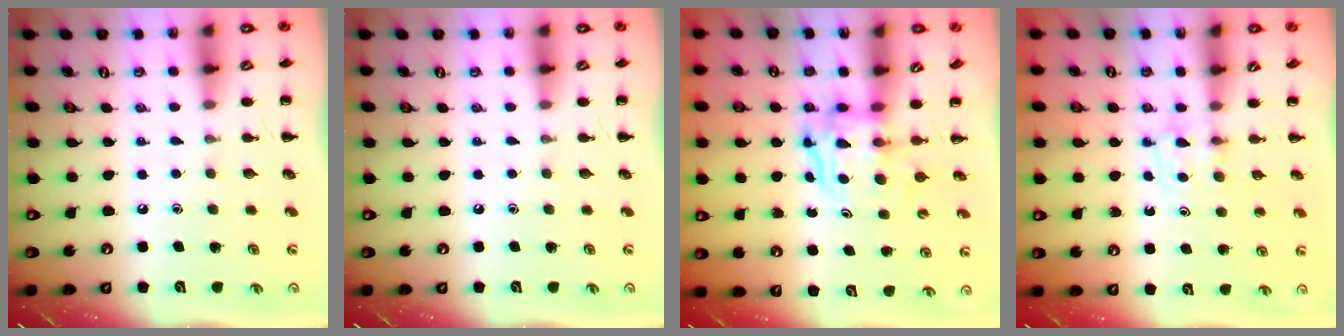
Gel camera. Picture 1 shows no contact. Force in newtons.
{"total": 0.0}
{"total": 3.5, "press": 3.5, "slide": 0.3}
{"total": 3.8, "press": 3.6, "slide": 1.3}